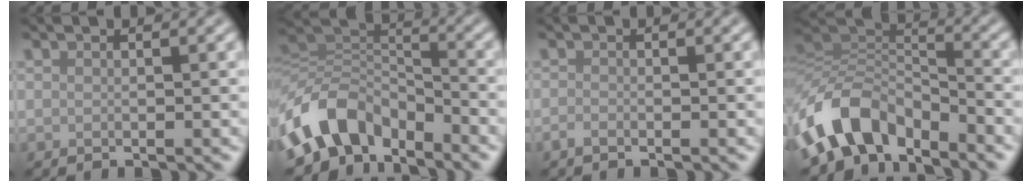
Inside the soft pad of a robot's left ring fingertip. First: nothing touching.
{"total": 7.5, "force": [-5.0, 4.4, 3.5], "torque": [-0.047, -0.001, -0.103]}
{"total": 0.7, "force": [-0.6, 0.2, 0.4], "torque": [-0.008, -0.002, -0.012]}
{"total": 7.6, "force": [-5.3, 4.0, 3.8], "torque": [-0.056, -0.001, -0.109]}